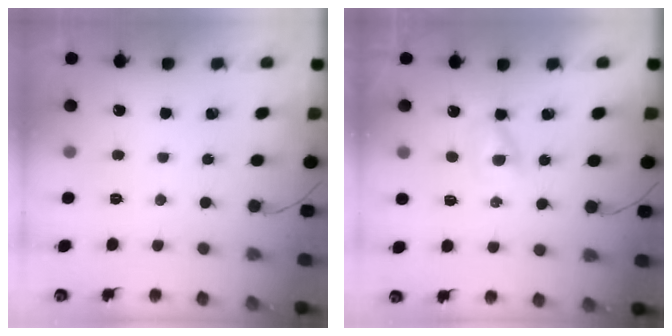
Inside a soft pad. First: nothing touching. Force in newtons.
{"total": 2.3, "press": 2.1, "slide": 1.0}